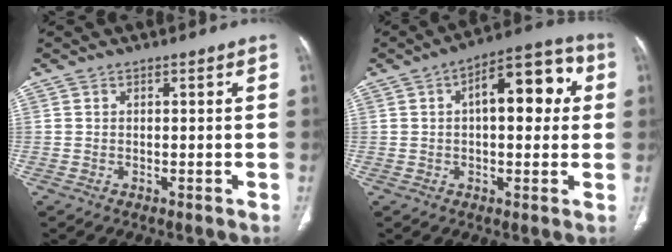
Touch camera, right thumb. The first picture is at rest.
{"total": 13.6, "force": [2.7, 6.3, 11.7], "torque": [-0.135, 0.027, 0.033]}